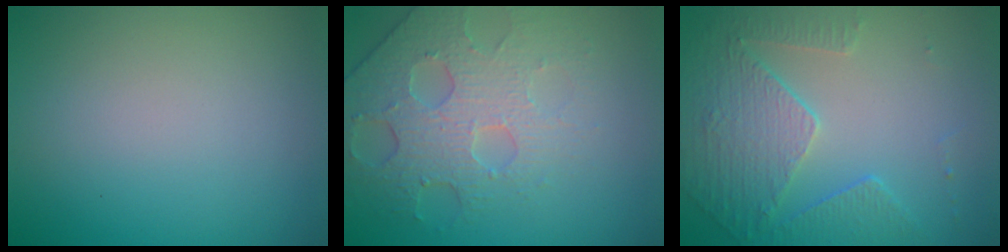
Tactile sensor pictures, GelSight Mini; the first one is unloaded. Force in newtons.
{"total": 4.4, "press": 4.2, "slide": 1.4}
{"total": 5.0, "press": 3.7, "slide": 3.4}